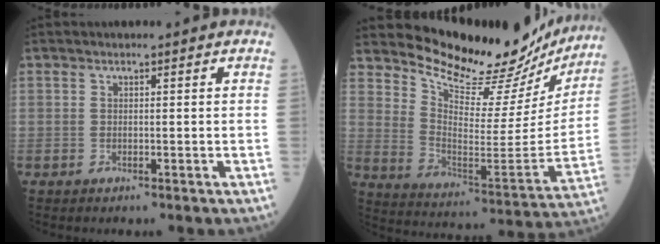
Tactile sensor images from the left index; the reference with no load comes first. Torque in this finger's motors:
{"motor_torque": [1.05, -1.09, 0.26, 0.05]}